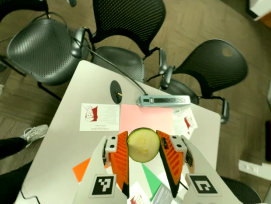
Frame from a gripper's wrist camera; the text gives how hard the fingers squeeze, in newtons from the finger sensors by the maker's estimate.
{"total": 13.2, "left": 13.3, "right": 13.2}